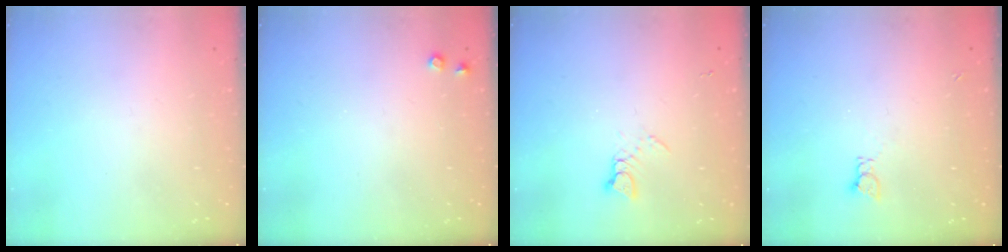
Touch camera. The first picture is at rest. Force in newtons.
{"total": 5.7, "press": 5.6, "slide": 0.6}
{"total": 2.6, "press": 2.6, "slide": 0.3}
{"total": 2.0, "press": 2.0, "slide": 0.3}